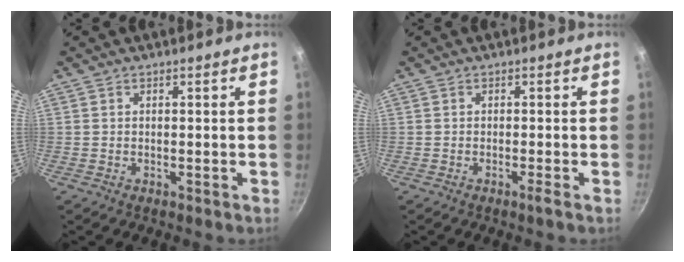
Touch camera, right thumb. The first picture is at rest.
{"total": 1.0, "force": [-0.6, -0.2, 0.8], "torque": [-0.024, 0.001, -0.010]}